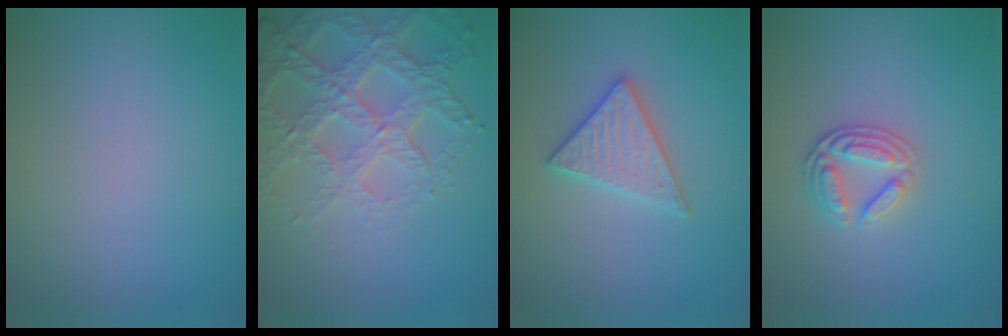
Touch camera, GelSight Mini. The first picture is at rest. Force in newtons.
{"total": 6.8, "press": 5.0, "slide": 4.7}
{"total": 2.9, "press": 2.9, "slide": 0.3}
{"total": 2.6, "press": 2.5, "slide": 0.6}